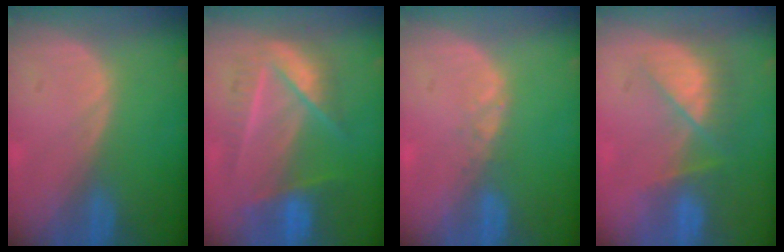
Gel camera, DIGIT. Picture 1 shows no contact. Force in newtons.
{"total": 7.8, "press": 7.6, "slide": 1.8}
{"total": 1.0, "press": 1.0, "slide": 0.2}
{"total": 7.9, "press": 7.0, "slide": 3.7}